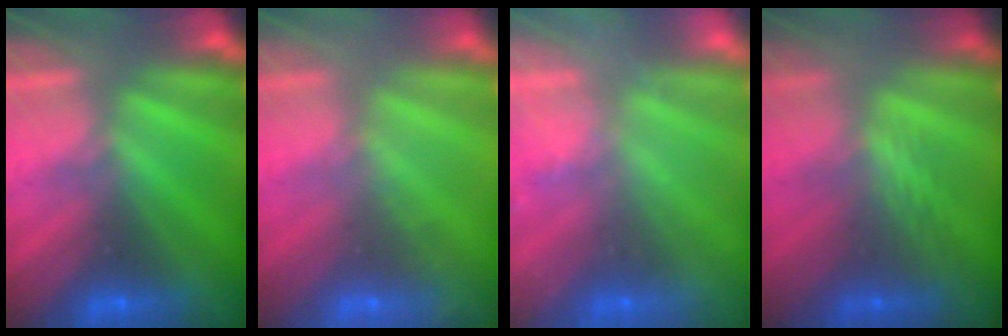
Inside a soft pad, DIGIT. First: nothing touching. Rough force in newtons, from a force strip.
{"total": 1.8}
{"total": 2.4}
{"total": 2.4}